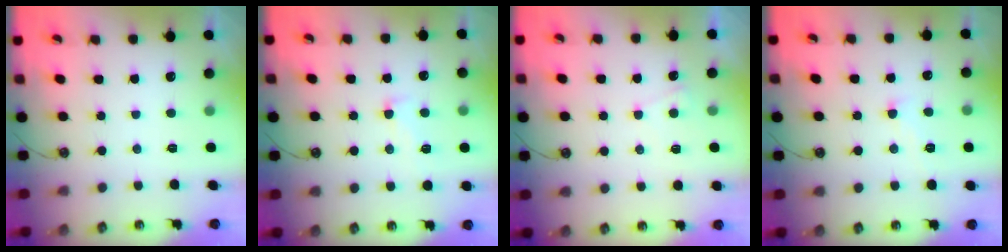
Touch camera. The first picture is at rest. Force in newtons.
{"total": 2.4, "press": 1.7, "slide": 1.6}
{"total": 2.4, "press": 2.4, "slide": 0.3}
{"total": 1.1, "press": 1.1, "slide": 0.3}